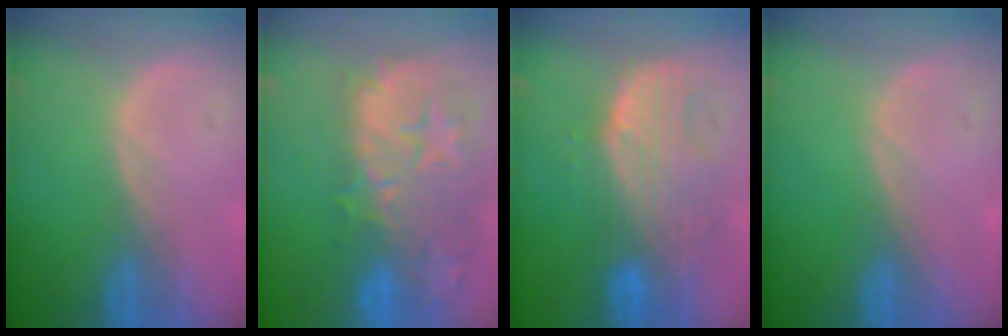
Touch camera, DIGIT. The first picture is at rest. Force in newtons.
{"total": 12.9, "press": 11.5, "slide": 5.8}
{"total": 9.9, "press": 8.7, "slide": 4.8}
{"total": 0.0}